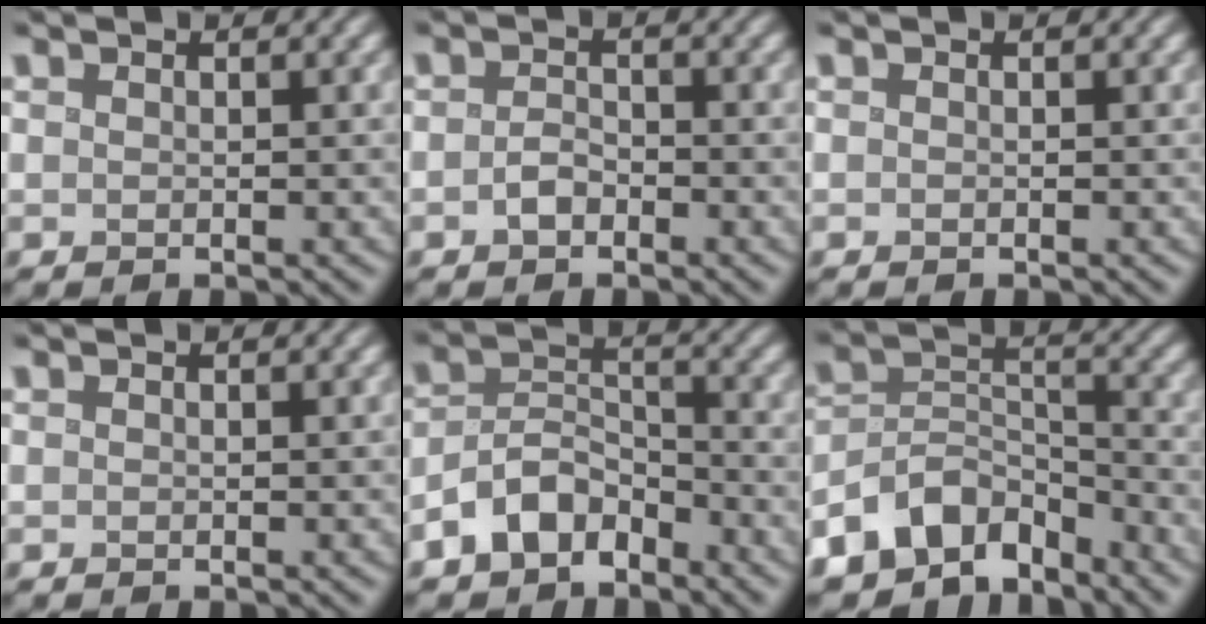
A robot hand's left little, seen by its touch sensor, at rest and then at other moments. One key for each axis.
{"total": 1.4, "fx": -1.0, "fy": 0.7, "fz": 0.7, "tx": -0.016, "ty": 0.001, "tz": -0.023}
{"total": 0.0}
{"total": 0.0}
{"total": 4.8, "fx": -3.5, "fy": 2.5, "fz": 2.1, "tx": -0.036, "ty": 0.006, "tz": -0.076}
{"total": 8.0, "fx": -6.5, "fy": 4.0, "fz": 2.5, "tx": -0.032, "ty": 0.000, "tz": -0.127}